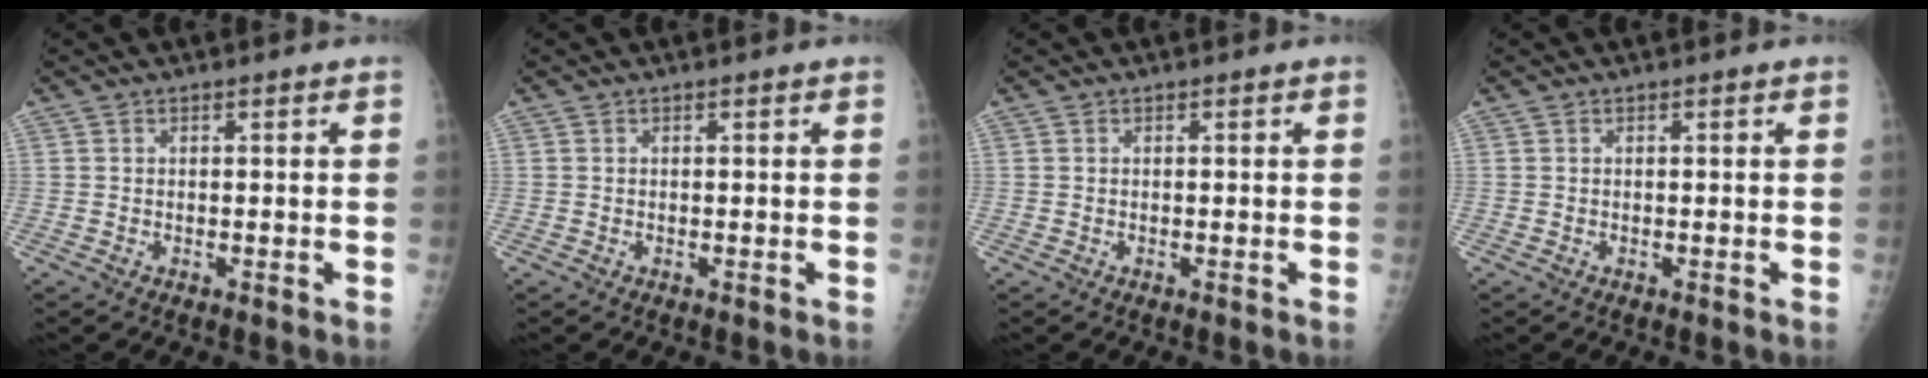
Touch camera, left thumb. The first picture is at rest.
{"total": 0.0}
{"total": 0.0}
{"total": 0.0}